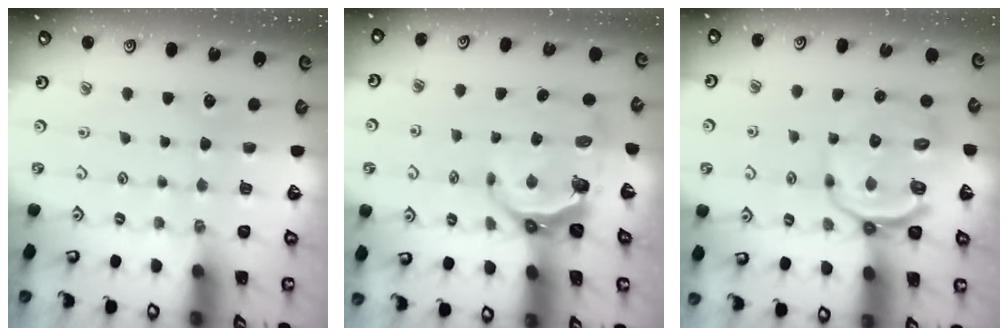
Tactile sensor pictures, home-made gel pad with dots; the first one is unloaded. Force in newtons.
{"total": 7.5, "press": 6.1, "slide": 4.3}
{"total": 9.9, "press": 9.4, "slide": 2.9}